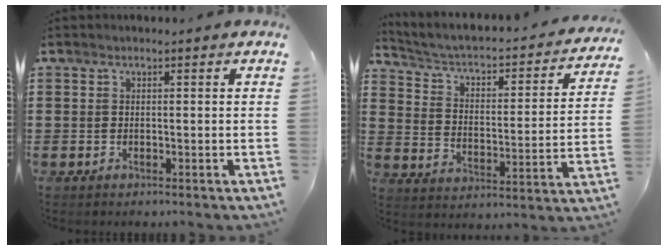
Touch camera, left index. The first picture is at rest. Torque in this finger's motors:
{"motor_torque": [2.14, 0.00, 0.18, 0.01]}